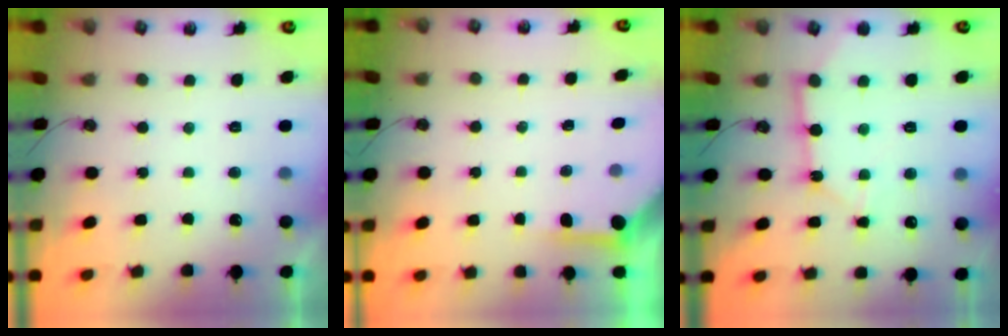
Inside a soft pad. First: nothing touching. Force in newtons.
{"total": 3.6, "press": 3.6, "slide": 0.5}
{"total": 10.0, "press": 10.0, "slide": 1.0}